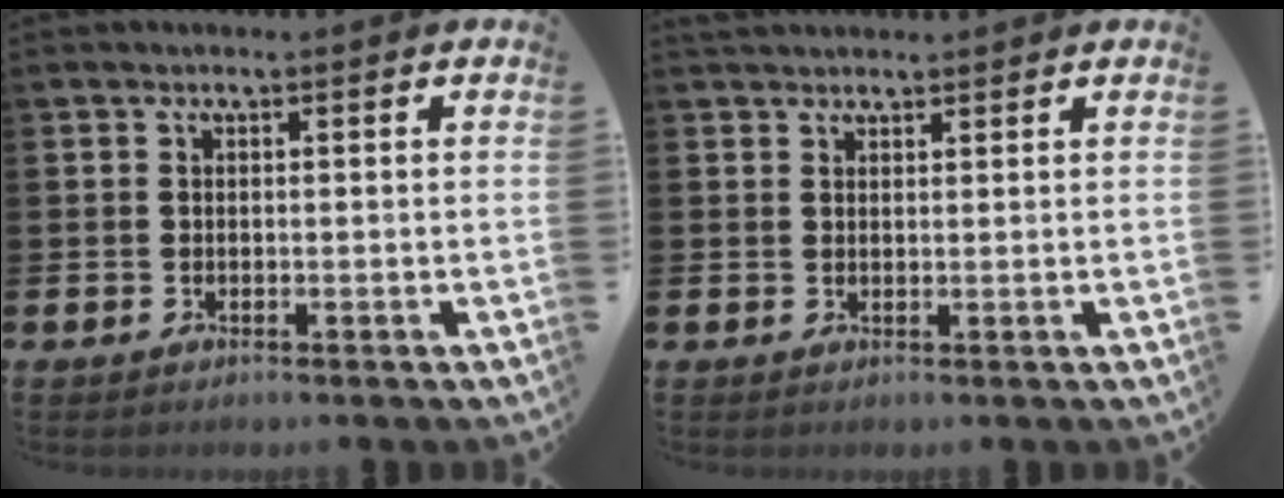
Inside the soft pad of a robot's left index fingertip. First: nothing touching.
{"total": 2.0, "force": [1.9, 0.6, 0.1], "torque": [0.003, -0.004, 0.033]}